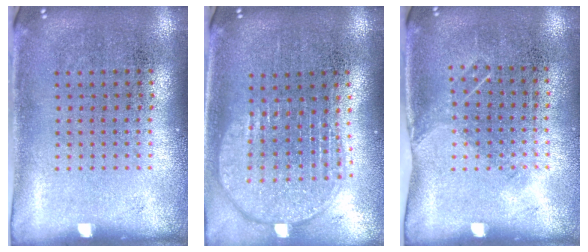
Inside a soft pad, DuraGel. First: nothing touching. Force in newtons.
{"total": 1.9, "press": 1.6, "slide": 1.1}
{"total": 1.1, "press": 0.8, "slide": 0.7}